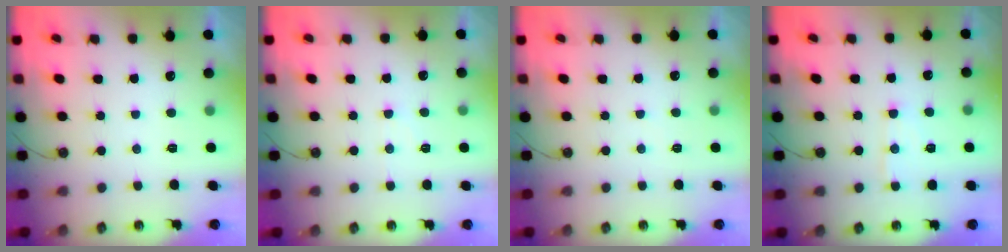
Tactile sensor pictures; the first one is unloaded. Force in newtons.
{"total": 3.2, "press": 3.2, "slide": 0.6}
{"total": 2.8, "press": 2.7, "slide": 0.5}
{"total": 6.6, "press": 6.6, "slide": 0.3}